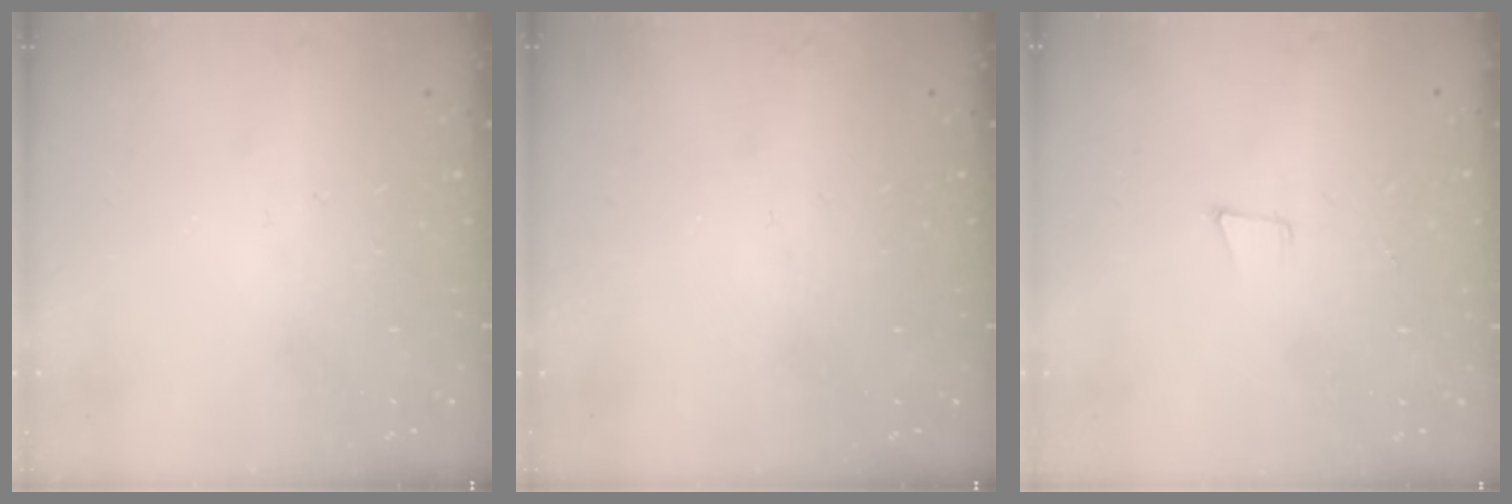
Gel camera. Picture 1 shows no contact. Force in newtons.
{"total": 0.0}
{"total": 4.6, "press": 3.6, "slide": 2.9}